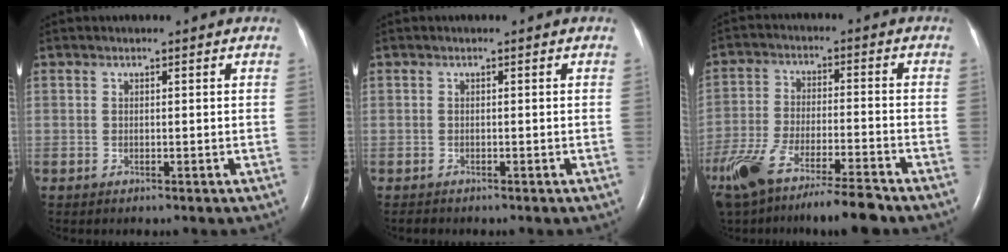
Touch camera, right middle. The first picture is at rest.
{"total": 0.6, "force": [-0.5, 0.2, 0.0], "torque": [-0.004, -0.001, -0.010]}
{"total": 15.6, "force": [-12.3, 2.0, 9.5], "torque": [-0.198, -0.034, -0.214]}